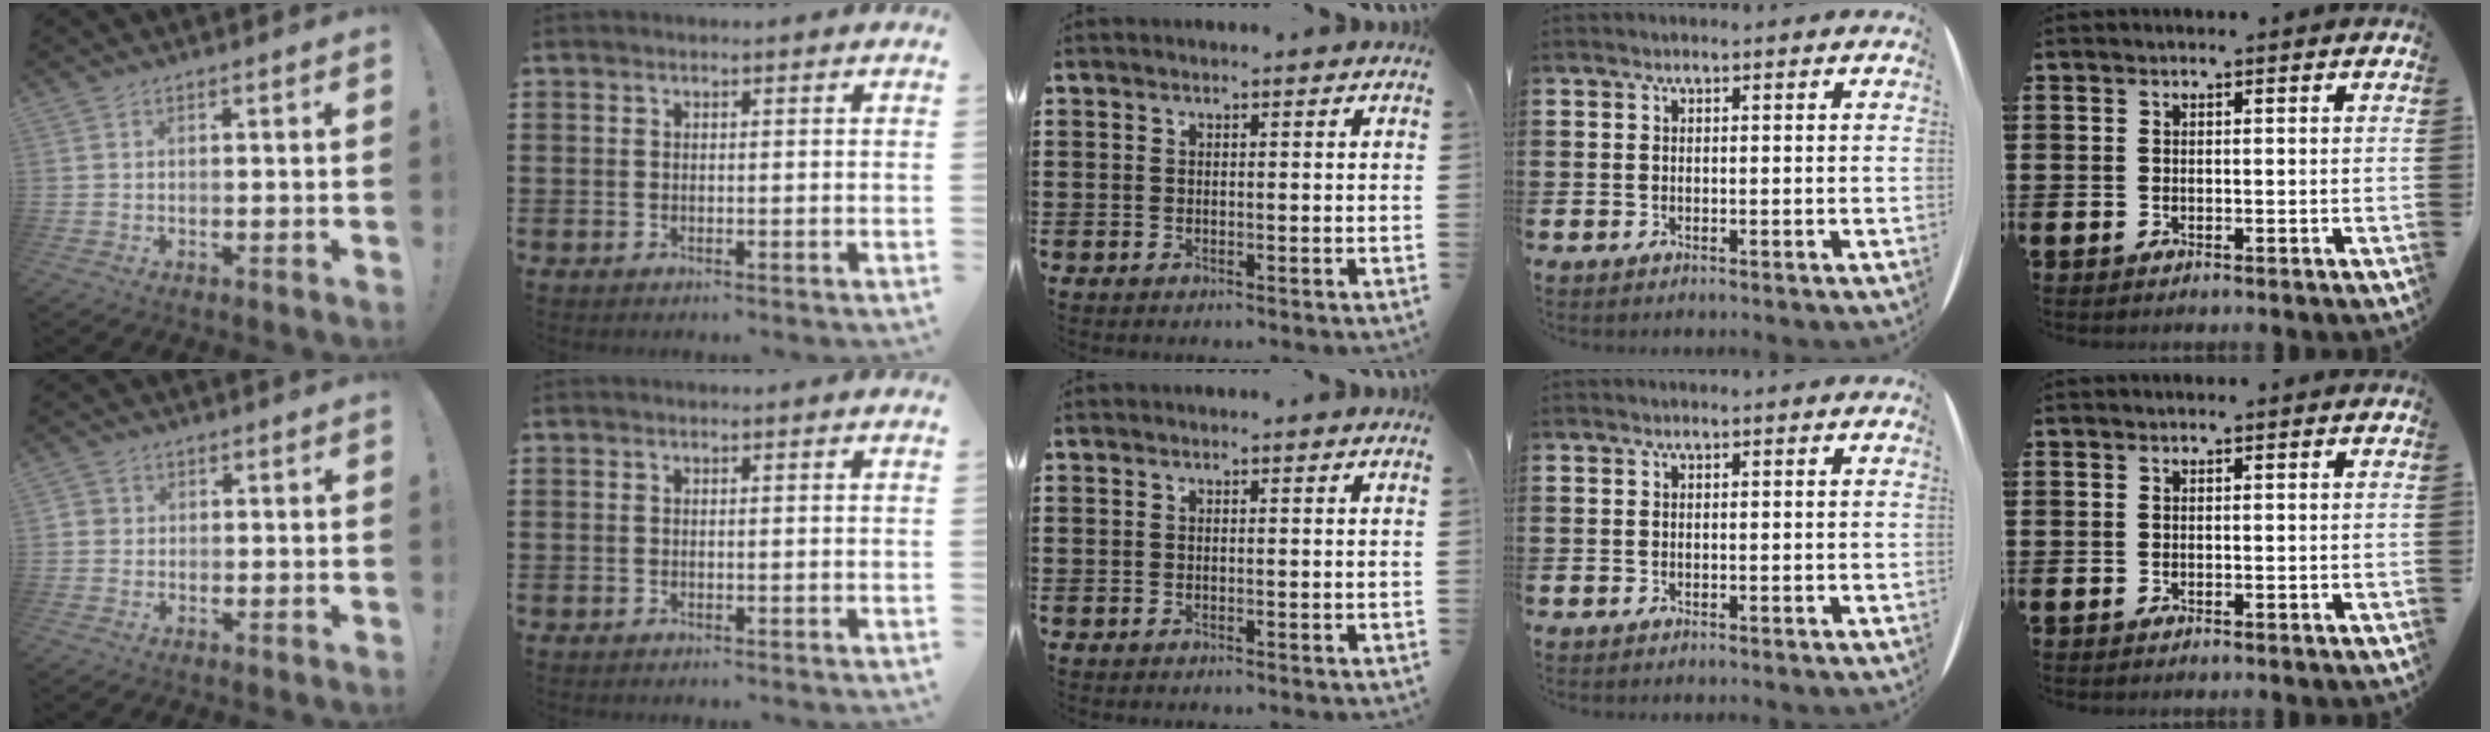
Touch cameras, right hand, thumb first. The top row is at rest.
{"thumb": {"total": 2.2, "force": [-0.2, 2.1, 0.8], "torque": [-0.017, 0.010, -0.003]}}